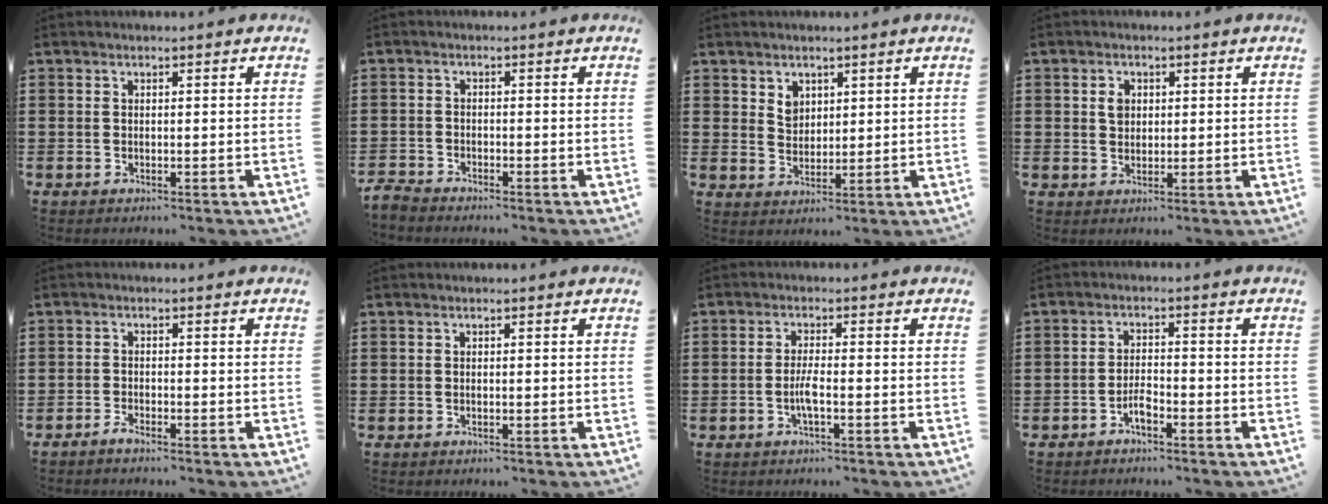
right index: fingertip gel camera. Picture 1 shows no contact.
{"total": 2.0, "force": [-2.0, 0.2, 0.0], "torque": [-0.005, 0.001, -0.043]}
{"total": 3.1, "force": [1.9, 2.3, 0.8], "torque": [-0.017, 0.005, 0.034]}
{"total": 2.4, "force": [0.6, 1.8, 1.4], "torque": [-0.033, 0.010, 0.010]}
{"total": 1.3, "force": [-1.3, 0.0, 0.3], "torque": [-0.008, -0.001, -0.024]}
{"total": 0.0}
{"total": 3.1, "force": [-1.1, 0.4, 2.9], "torque": [-0.067, -0.004, -0.026]}
{"total": 2.8, "force": [-1.9, 0.9, 1.8], "torque": [-0.044, 0.004, -0.040]}